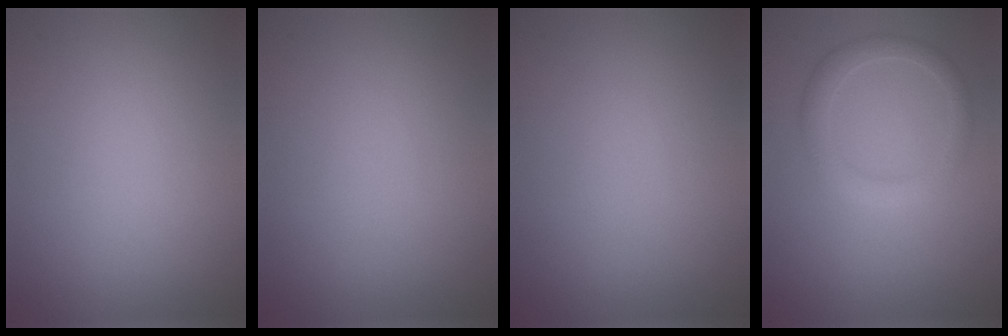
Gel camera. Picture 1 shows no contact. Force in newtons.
{"total": 0.0}
{"total": 0.0}
{"total": 2.4, "press": 2.4, "slide": 0.1}